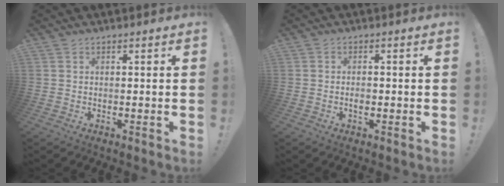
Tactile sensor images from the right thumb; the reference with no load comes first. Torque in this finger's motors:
{"motor_torque": [-0.06, -0.04, 0.00, 0.00, 0.00]}